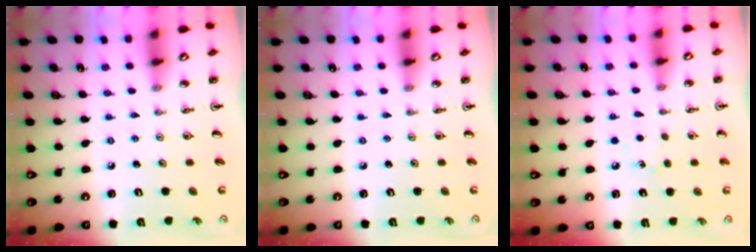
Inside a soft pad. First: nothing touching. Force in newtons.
{"total": 0.0}
{"total": 6.3, "press": 6.2, "slide": 0.8}